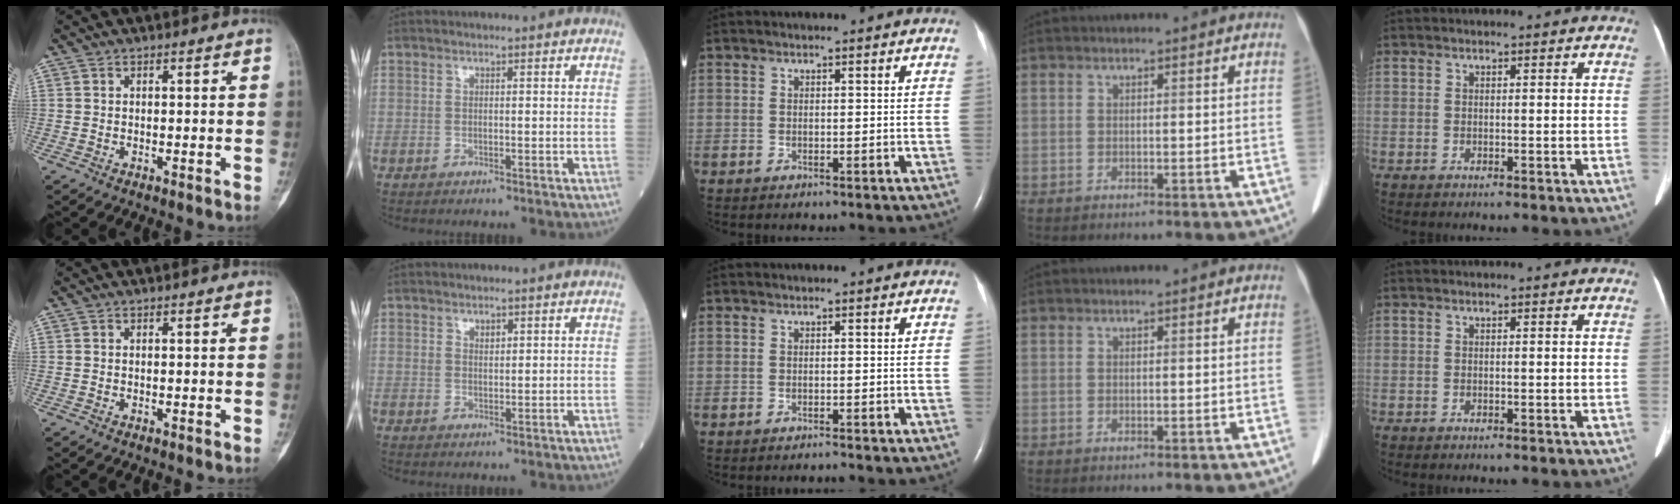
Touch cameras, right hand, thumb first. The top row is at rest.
{"index": {"total": 1.2, "force": [0.8, 0.6, 0.7], "torque": [-0.011, 0.000, 0.016]}, "middle": {"total": 0.6, "force": [-0.6, -0.1, 0.1], "torque": [-0.005, -0.002, -0.007]}}